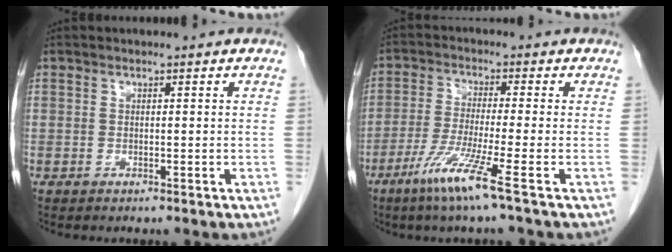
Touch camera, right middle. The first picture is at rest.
{"total": 7.8, "force": [-4.4, -1.4, 6.2], "torque": [-0.125, -0.025, -0.090]}